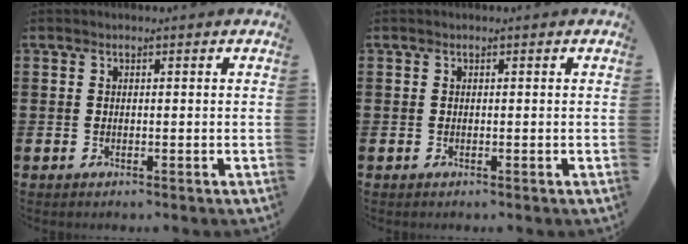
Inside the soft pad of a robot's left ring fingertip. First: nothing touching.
{"total": 0.0}